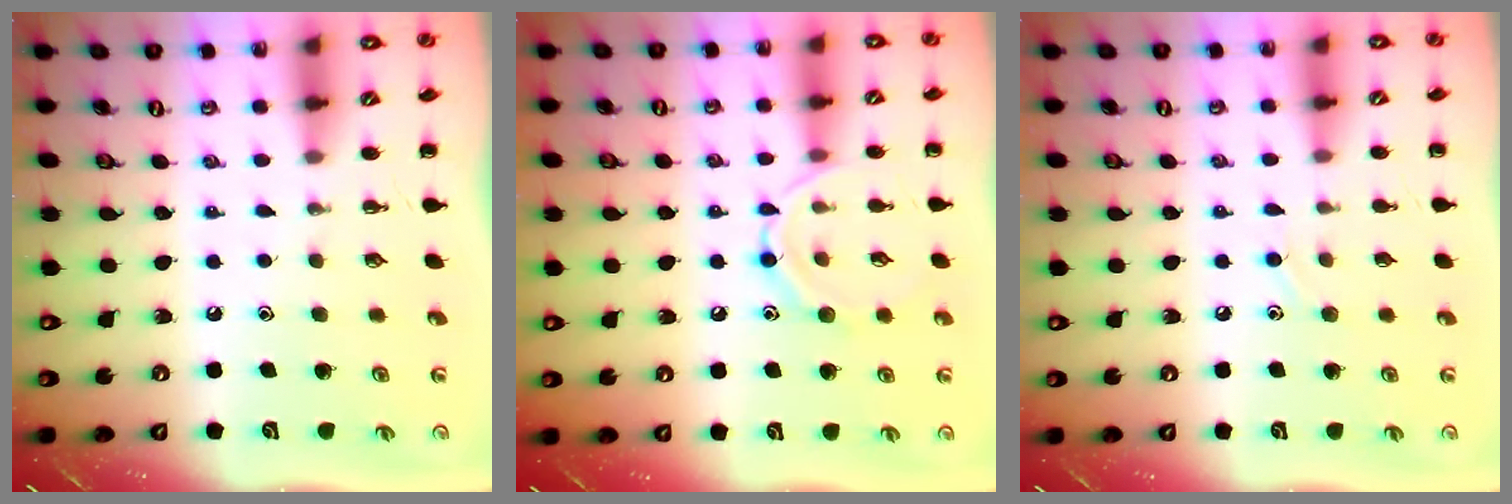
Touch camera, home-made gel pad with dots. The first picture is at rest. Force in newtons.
{"total": 9.5, "press": 9.5, "slide": 0.6}
{"total": 5.4, "press": 5.0, "slide": 1.8}